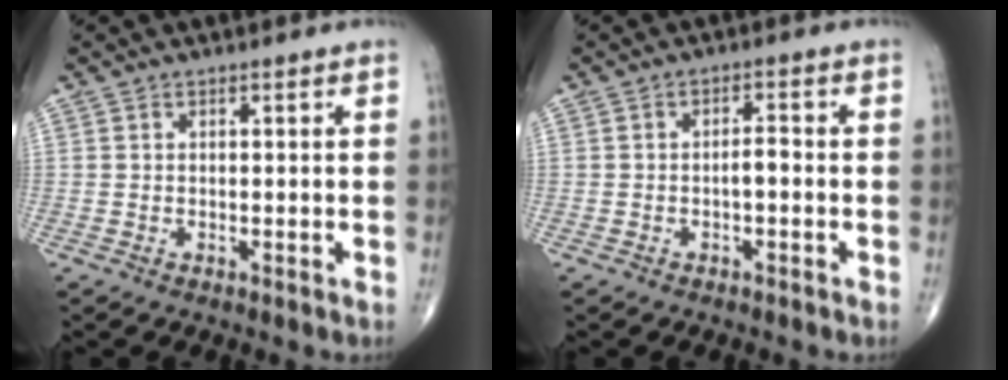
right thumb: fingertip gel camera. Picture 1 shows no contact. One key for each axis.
{"total": 2.3, "fx": -0.6, "fy": 0.9, "fz": 2.0, "tx": -0.028, "ty": 0.010, "tz": -0.011}